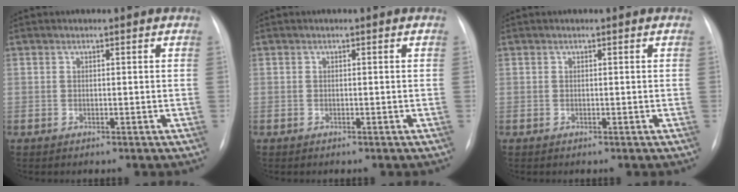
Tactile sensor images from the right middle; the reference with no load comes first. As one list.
[{"total": 0.0}, {"total": 0.0}]